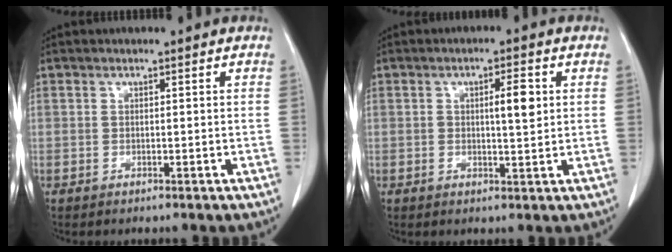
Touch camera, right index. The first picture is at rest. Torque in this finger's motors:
{"motor_torque": [0.14, 0.14, 0.05, 0.04]}